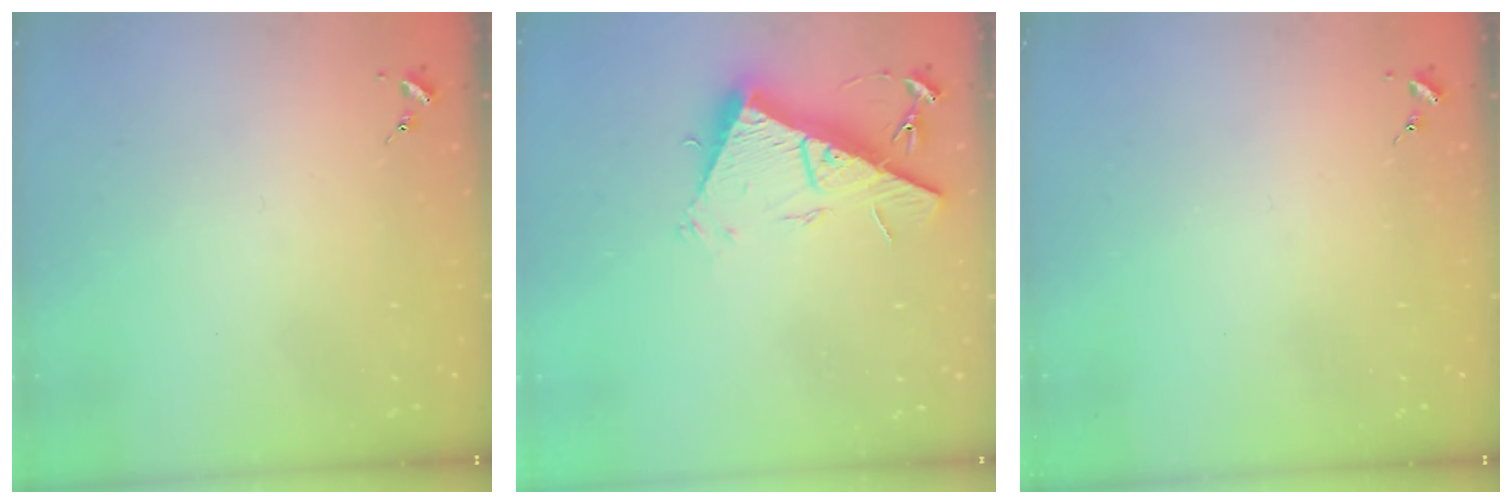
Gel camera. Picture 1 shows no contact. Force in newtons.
{"total": 17.5, "press": 17.5, "slide": 0.4}
{"total": 0.0}